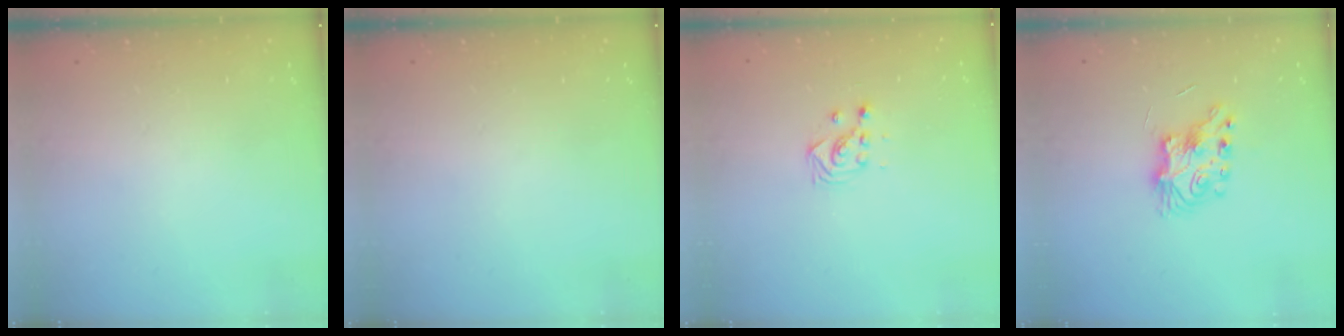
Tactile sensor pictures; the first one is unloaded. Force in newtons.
{"total": 0.0}
{"total": 2.9, "press": 2.9, "slide": 0.4}
{"total": 7.9, "press": 7.9, "slide": 0.3}